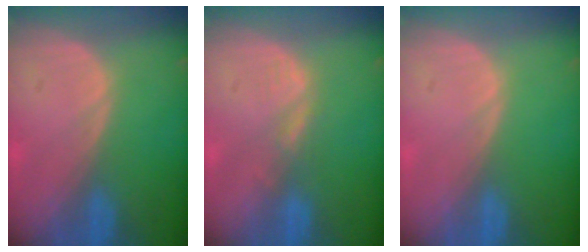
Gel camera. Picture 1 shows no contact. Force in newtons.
{"total": 1.6, "press": 1.6, "slide": 0.2}
{"total": 0.0}